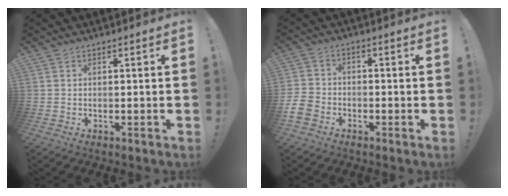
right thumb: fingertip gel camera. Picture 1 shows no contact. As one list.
[{"total": 6.6, "force": [-3.7, 4.6, 2.9], "torque": [-0.075, 0.022, -0.068]}]